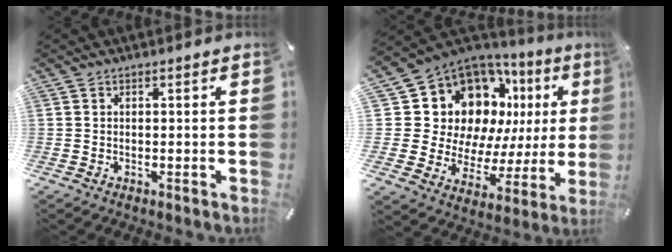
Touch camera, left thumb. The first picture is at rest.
{"total": 16.8, "force": [9.1, 12.1, 7.4], "torque": [-0.124, -0.090, 0.183]}